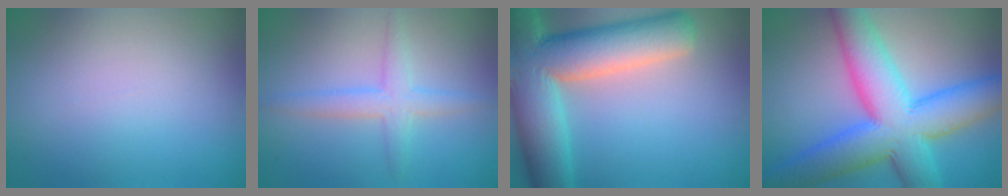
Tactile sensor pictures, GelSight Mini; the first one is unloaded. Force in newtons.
{"total": 2.7, "press": 2.7, "slide": 0.0}
{"total": 12.6, "press": 12.6, "slide": 1.1}
{"total": 11.6, "press": 11.6, "slide": 0.3}